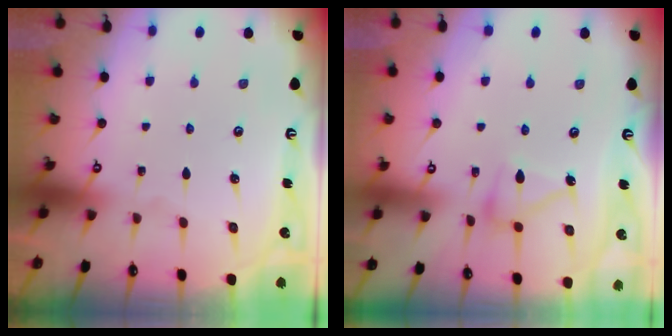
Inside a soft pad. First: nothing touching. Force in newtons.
{"total": 11.6, "press": 11.6, "slide": 0.6}